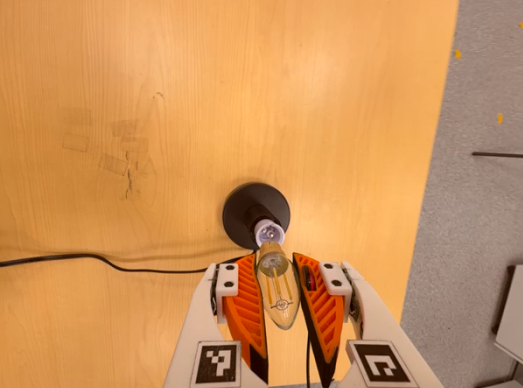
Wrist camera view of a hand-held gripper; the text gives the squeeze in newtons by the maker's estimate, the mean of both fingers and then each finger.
{"total": 20.2, "left": 22.1, "right": 18.3}